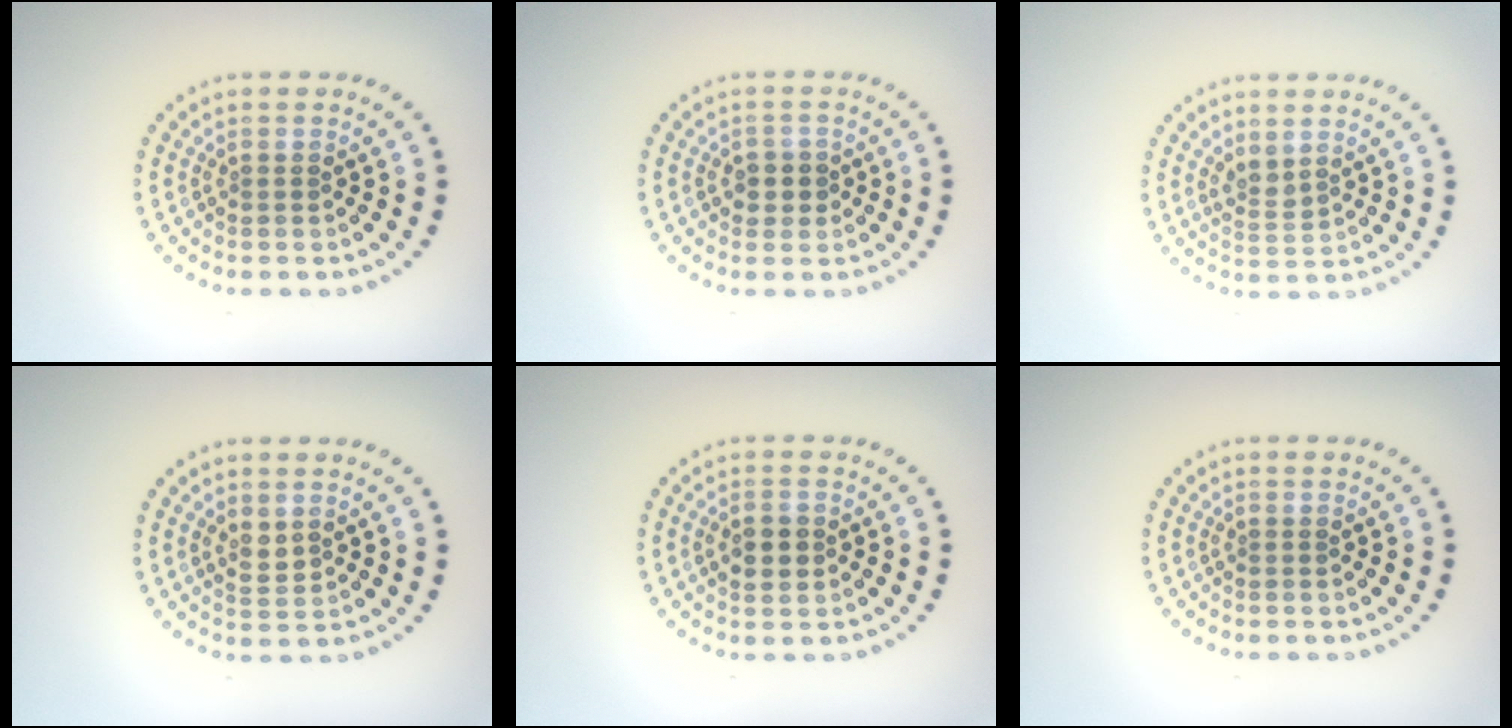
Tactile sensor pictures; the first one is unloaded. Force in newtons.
{"total": 1.9, "press": 1.8, "slide": 0.6}
{"total": 1.5, "press": 1.3, "slide": 0.7}
{"total": 1.4, "press": 1.4, "slide": 0.4}
{"total": 2.5, "press": 2.4, "slide": 0.2}
{"total": 0.0}